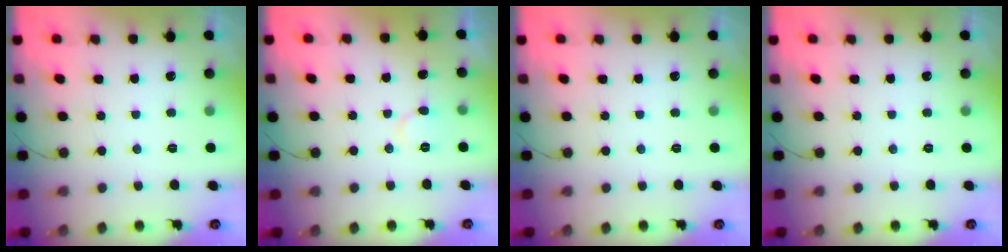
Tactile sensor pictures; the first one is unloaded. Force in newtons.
{"total": 4.0, "press": 4.0, "slide": 0.5}
{"total": 0.0}
{"total": 0.0}